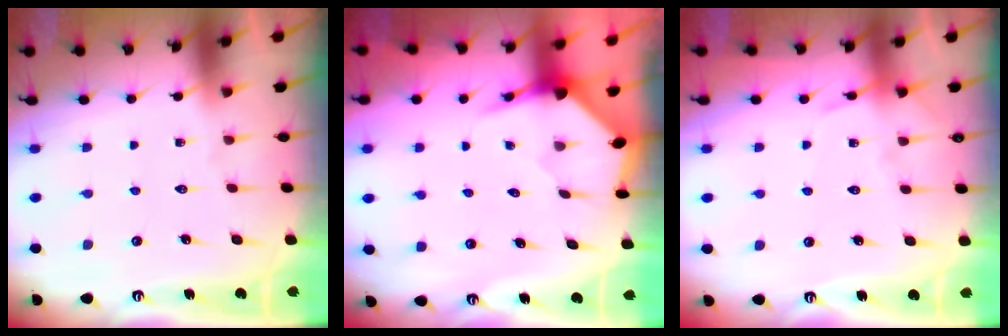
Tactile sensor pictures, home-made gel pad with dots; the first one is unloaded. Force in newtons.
{"total": 3.7, "press": 3.7, "slide": 0.4}
{"total": 6.2, "press": 6.2, "slide": 0.7}